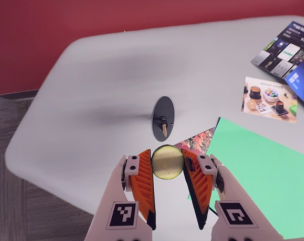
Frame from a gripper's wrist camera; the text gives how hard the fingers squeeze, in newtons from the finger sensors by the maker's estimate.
{"total": 7.7, "left": 7.5, "right": 7.8}